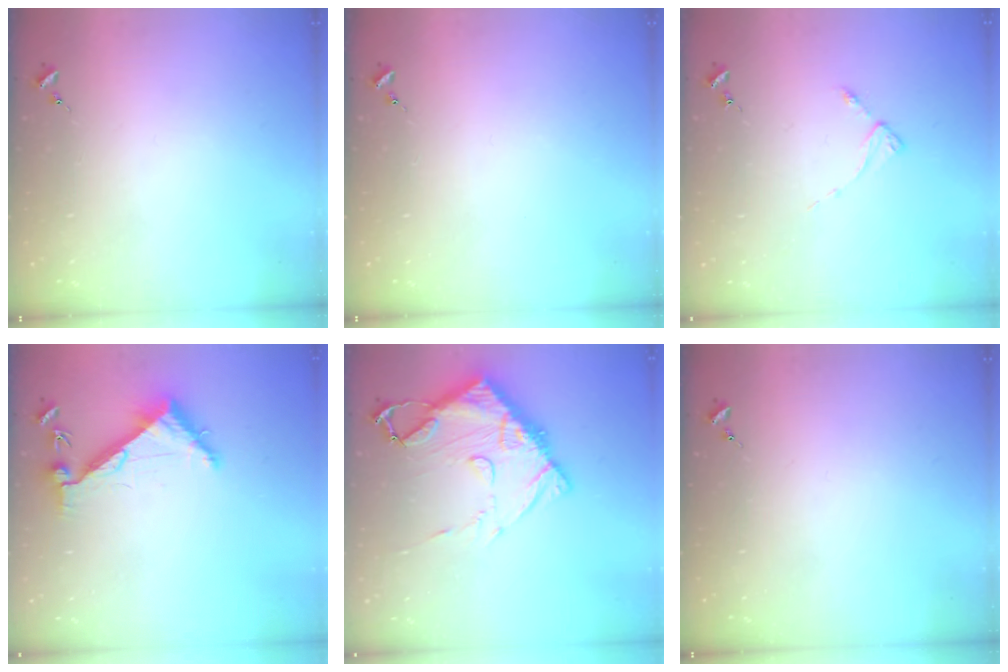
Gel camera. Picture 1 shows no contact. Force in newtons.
{"total": 0.0}
{"total": 2.9, "press": 2.8, "slide": 0.4}
{"total": 6.4, "press": 6.4, "slide": 0.7}
{"total": 14.3, "press": 14.2, "slide": 1.3}
{"total": 0.0}